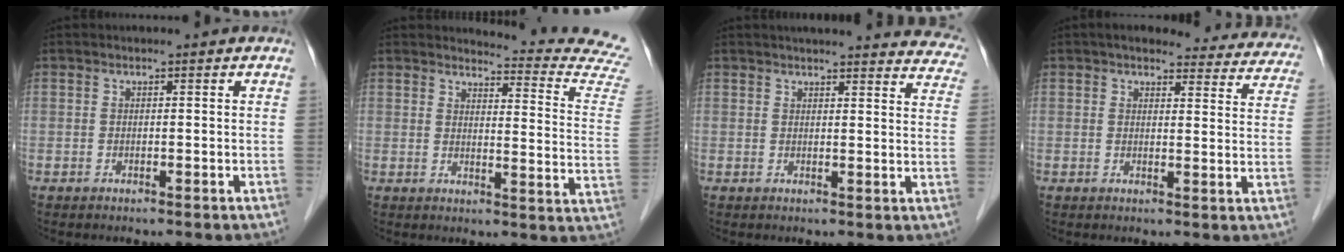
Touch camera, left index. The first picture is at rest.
{"total": 15.3, "force": [15.2, -1.0, 1.2], "torque": [0.004, -0.143, 0.137]}
{"total": 22.3, "force": [20.9, 3.5, 6.9], "torque": [-0.081, -0.042, 0.223]}
{"total": 18.0, "force": [16.5, 4.9, 5.2], "torque": [-0.035, -0.008, 0.170]}